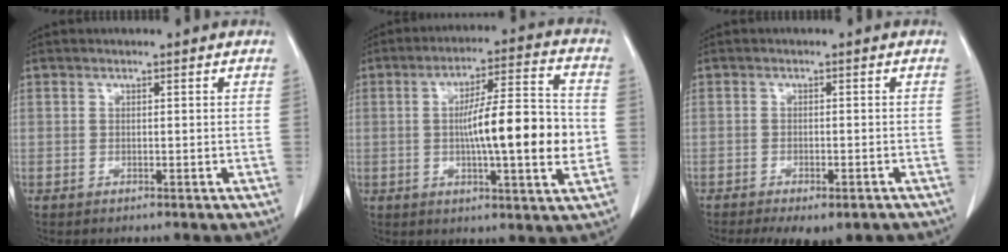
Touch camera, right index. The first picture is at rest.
{"total": 14.8, "force": [-1.2, 1.5, 14.7], "torque": [-0.231, 0.008, -0.022]}
{"total": 7.1, "force": [-5.2, 2.7, 4.1], "torque": [-0.049, -0.004, -0.069]}